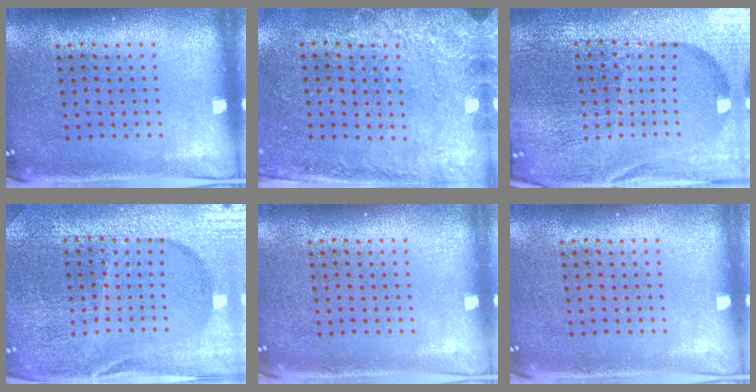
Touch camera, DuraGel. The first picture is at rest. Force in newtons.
{"total": 2.7, "press": 2.0, "slide": 1.9}
{"total": 6.9, "press": 6.0, "slide": 3.4}
{"total": 5.0, "press": 4.6, "slide": 2.1}
{"total": 0.0}
{"total": 0.0}